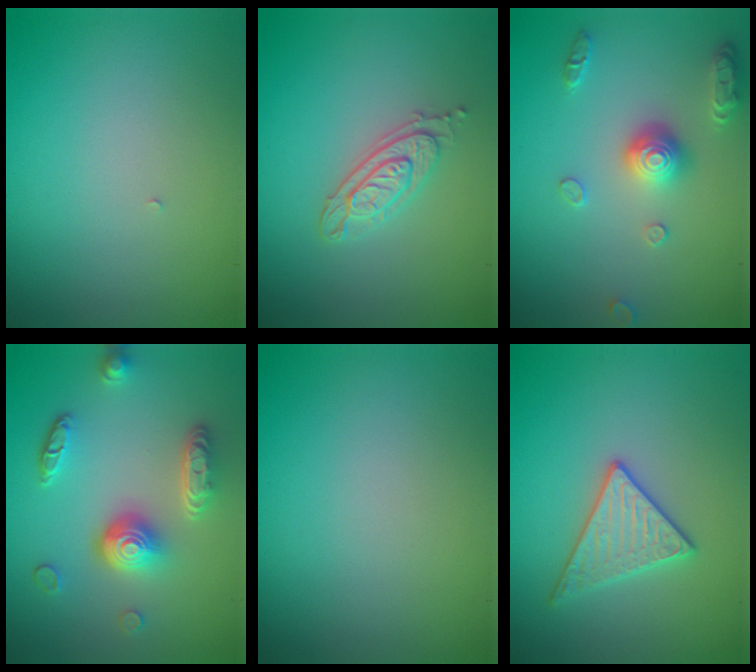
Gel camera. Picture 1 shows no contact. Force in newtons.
{"total": 2.6, "press": 2.4, "slide": 1.0}
{"total": 2.9, "press": 2.9, "slide": 0.2}
{"total": 4.9, "press": 3.7, "slide": 3.3}
{"total": 0.0}
{"total": 2.9, "press": 2.9, "slide": 0.4}